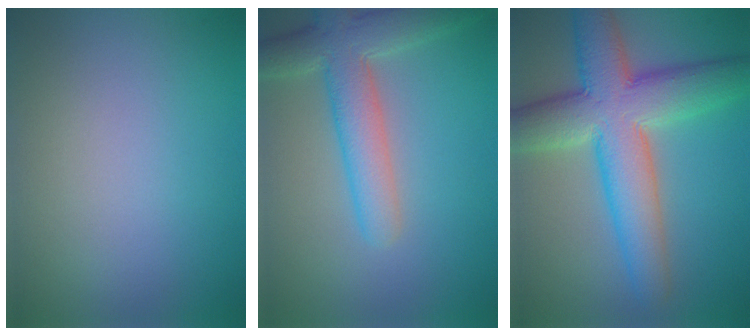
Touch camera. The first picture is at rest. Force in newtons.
{"total": 5.7, "press": 5.7, "slide": 0.2}
{"total": 9.9, "press": 9.9, "slide": 0.4}